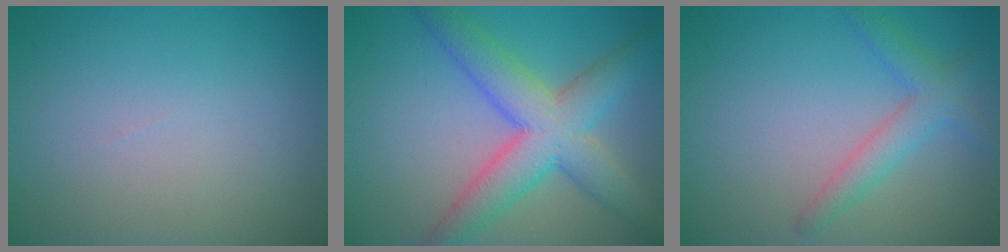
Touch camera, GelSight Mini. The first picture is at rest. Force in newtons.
{"total": 7.3, "press": 7.3, "slide": 0.1}
{"total": 2.9, "press": 2.9, "slide": 0.1}